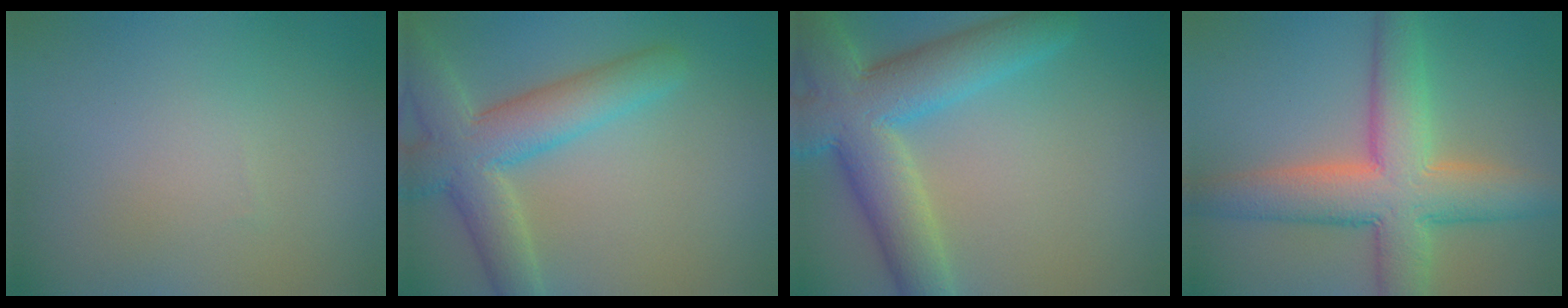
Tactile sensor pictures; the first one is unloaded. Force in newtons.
{"total": 6.7, "press": 6.7, "slide": 0.5}
{"total": 9.2, "press": 9.2, "slide": 0.4}
{"total": 8.6, "press": 8.6, "slide": 0.4}